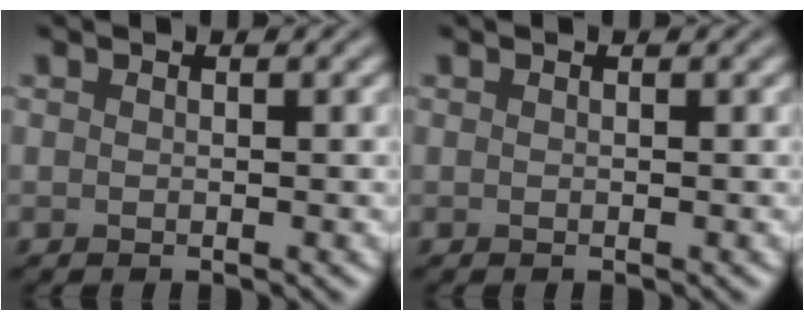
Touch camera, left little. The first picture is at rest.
{"total": 0.0}